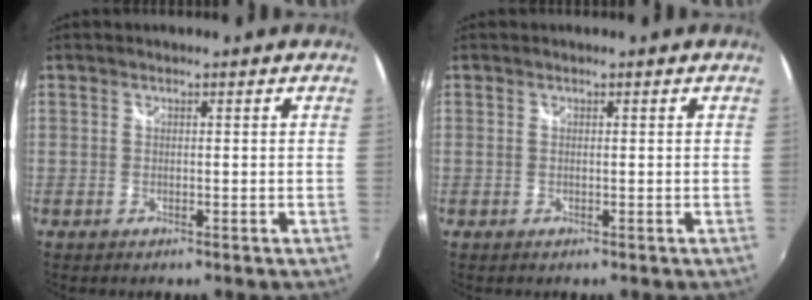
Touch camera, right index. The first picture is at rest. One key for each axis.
{"total": 0.0}